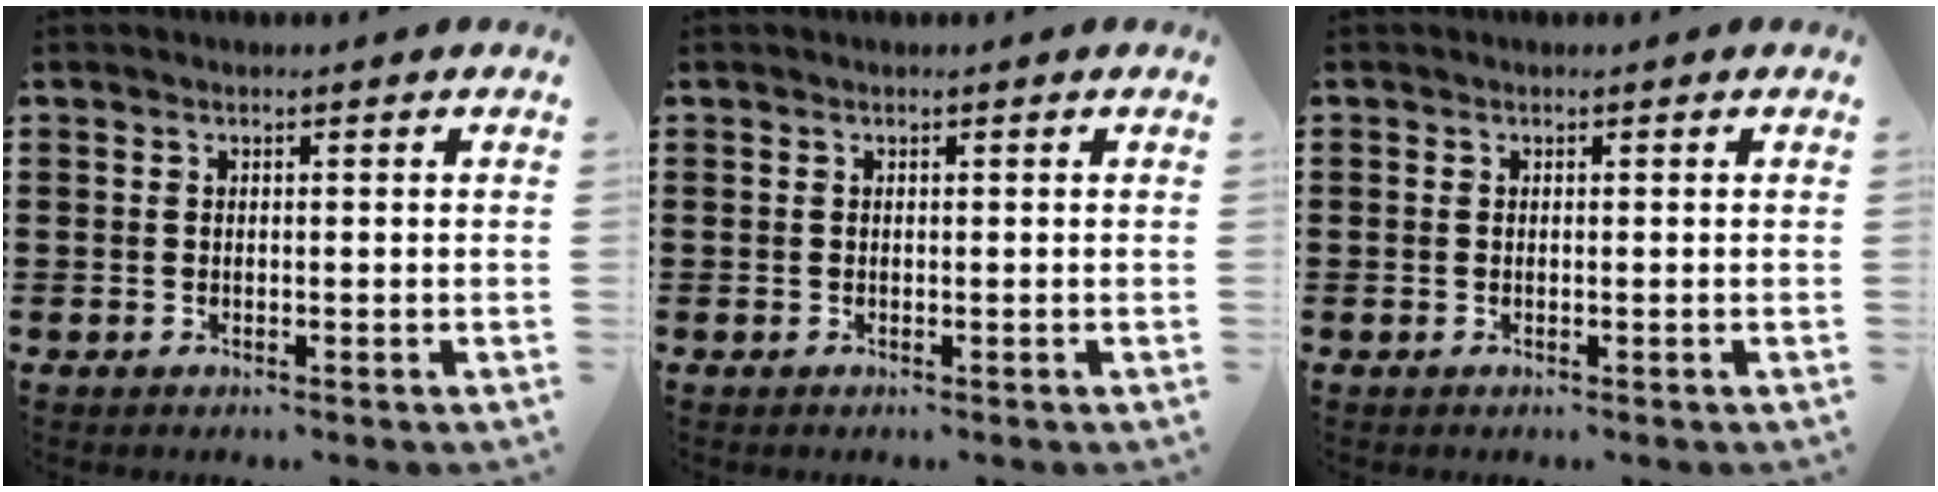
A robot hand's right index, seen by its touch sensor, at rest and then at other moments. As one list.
[{"total": 0.0}, {"total": 0.0}]